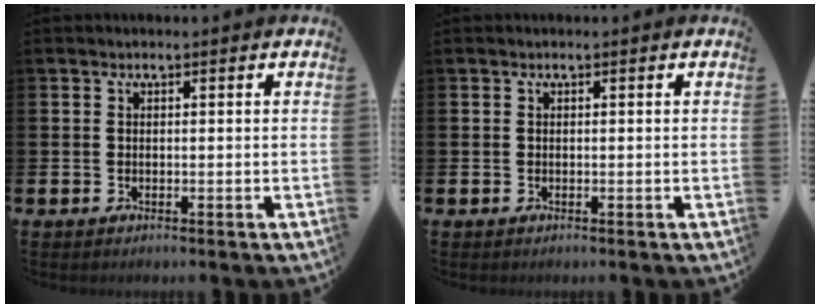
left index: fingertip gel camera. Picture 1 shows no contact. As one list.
[{"total": 0.0}]